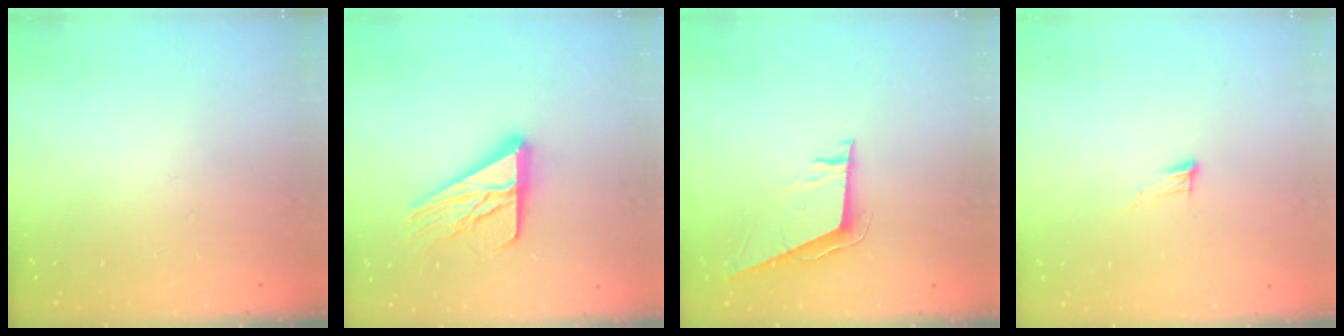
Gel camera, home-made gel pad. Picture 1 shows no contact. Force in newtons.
{"total": 16.5, "press": 16.5, "slide": 1.6}
{"total": 8.4, "press": 7.9, "slide": 2.9}
{"total": 6.3, "press": 6.2, "slide": 1.0}